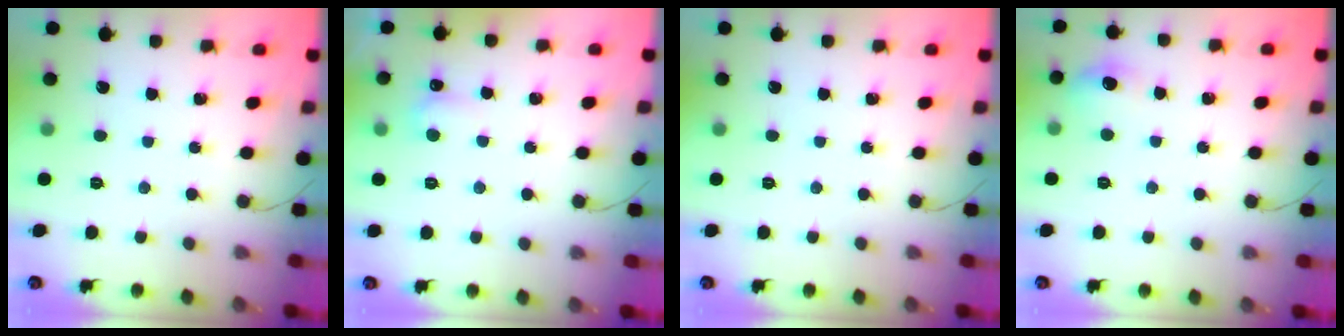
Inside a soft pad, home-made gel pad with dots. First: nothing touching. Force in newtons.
{"total": 3.9, "press": 3.7, "slide": 1.2}
{"total": 0.0}
{"total": 6.9, "press": 6.8, "slide": 1.3}